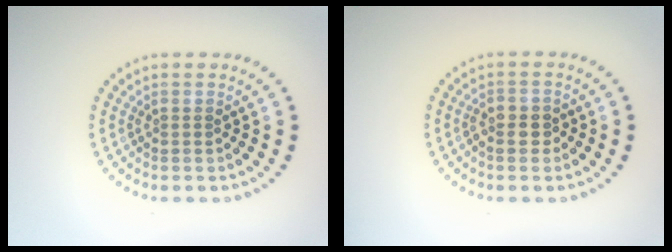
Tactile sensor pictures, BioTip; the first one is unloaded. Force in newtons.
{"total": 1.5, "press": 1.5, "slide": 0.5}